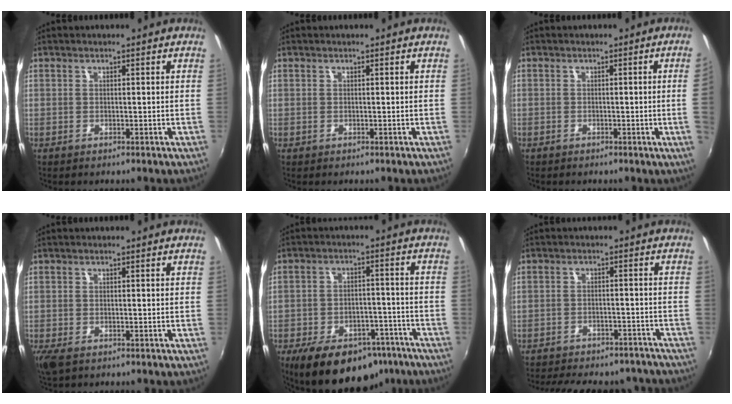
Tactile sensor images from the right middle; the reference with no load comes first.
{"total": 0.0}
{"total": 2.9, "force": [-0.3, -1.6, 2.4], "torque": [-0.042, -0.014, 0.002]}
{"total": 3.1, "force": [-1.8, 1.4, 2.1], "torque": [-0.043, -0.015, -0.030]}
{"total": 17.8, "force": [-12.3, 9.2, 9.0], "torque": [-0.172, 0.002, -0.161]}
{"total": 18.8, "force": [-16.4, 6.3, 6.8], "torque": [-0.148, 0.004, -0.200]}